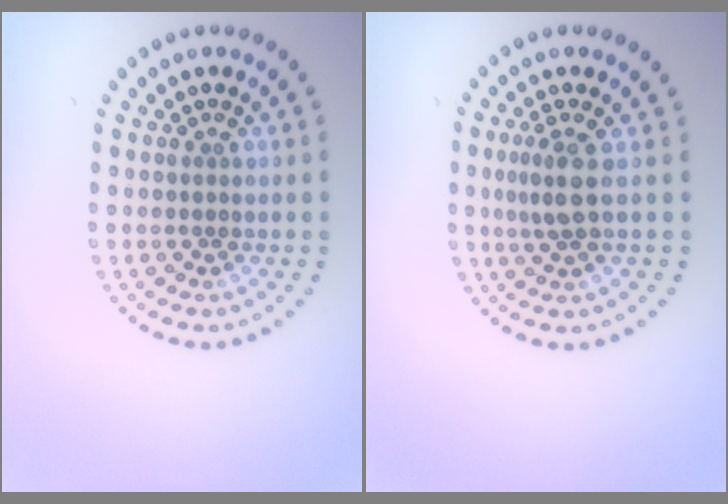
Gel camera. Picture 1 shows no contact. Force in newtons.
{"total": 2.3, "press": 1.8, "slide": 1.3}